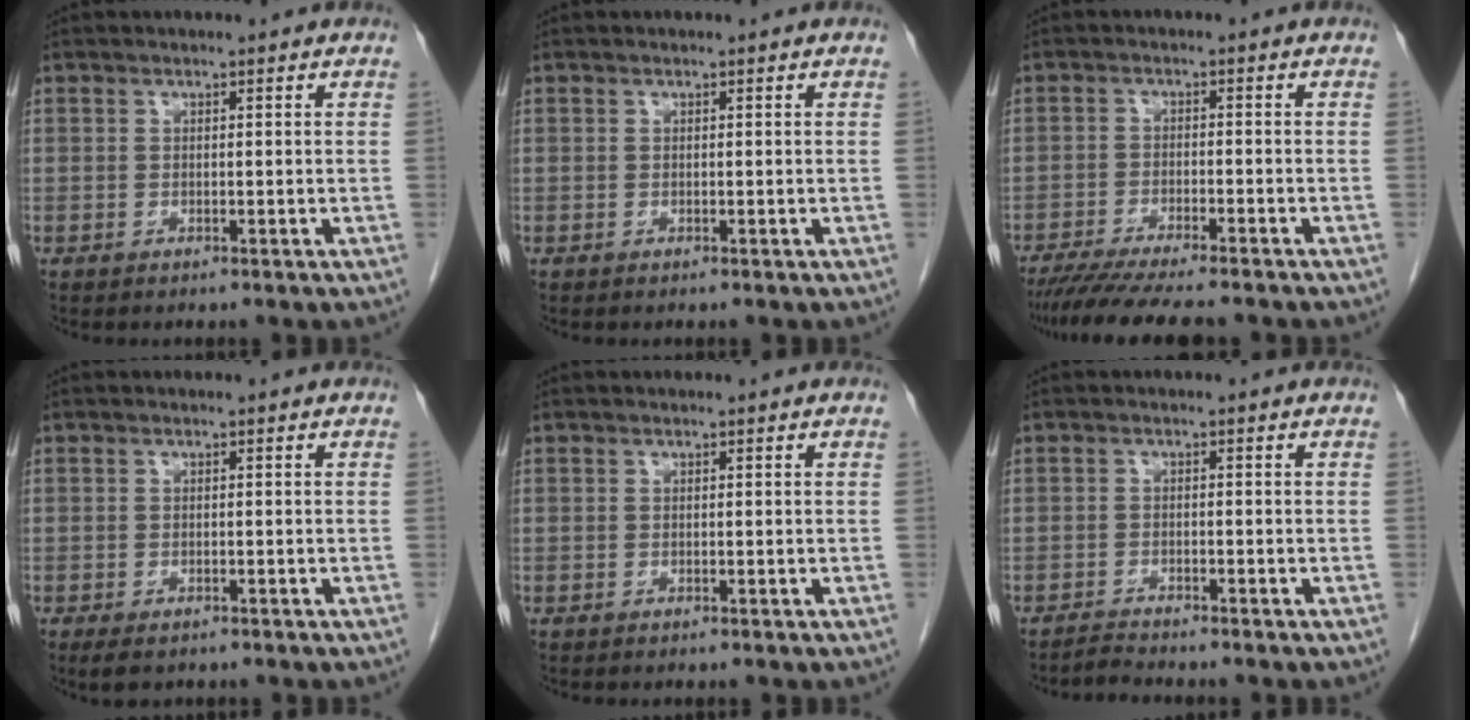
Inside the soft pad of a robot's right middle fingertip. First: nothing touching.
{"total": 0.0}
{"total": 11.0, "force": [-9.4, 0.8, 5.5], "torque": [-0.080, -0.023, -0.145]}
{"total": 2.5, "force": [-1.7, 1.1, 1.4], "torque": [-0.025, -0.004, -0.022]}
{"total": 0.0}
{"total": 1.8, "force": [-1.7, -0.5, -0.2], "torque": [-0.002, -0.011, -0.033]}